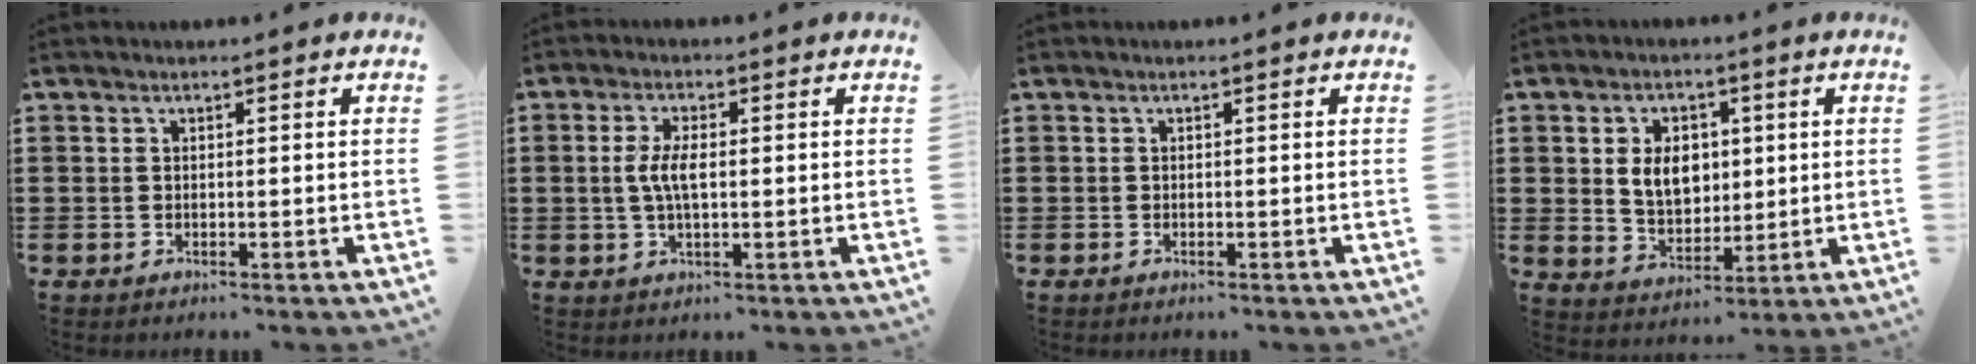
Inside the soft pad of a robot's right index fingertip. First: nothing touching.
{"total": 4.4, "force": [0.1, 1.4, 4.1], "torque": [-0.092, -0.003, -0.005]}
{"total": 0.0}
{"total": 6.4, "force": [1.1, 4.6, 4.3], "torque": [-0.081, 0.008, 0.016]}